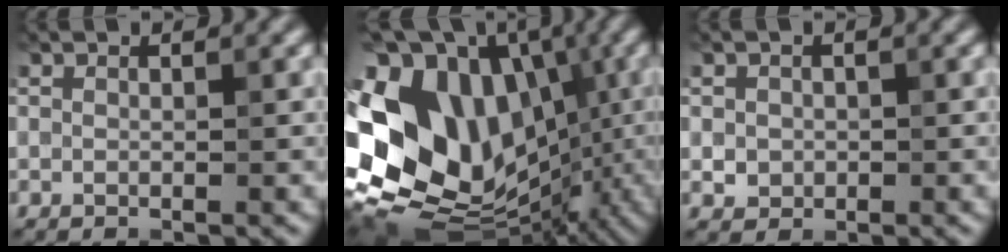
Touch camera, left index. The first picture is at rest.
{"total": 18.9, "force": [-1.2, 14.5, 12.0], "torque": [-0.205, 0.004, 0.001]}
{"total": 1.4, "force": [0.0, 1.4, 0.5], "torque": [-0.003, -0.005, -0.001]}